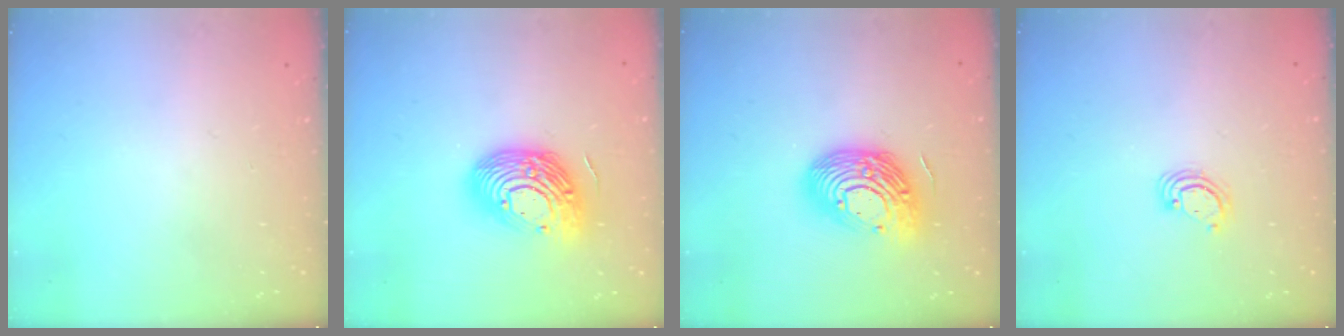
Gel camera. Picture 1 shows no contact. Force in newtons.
{"total": 17.9, "press": 17.9, "slide": 1.2}
{"total": 17.9, "press": 17.9, "slide": 1.2}
{"total": 3.7, "press": 3.7, "slide": 0.4}